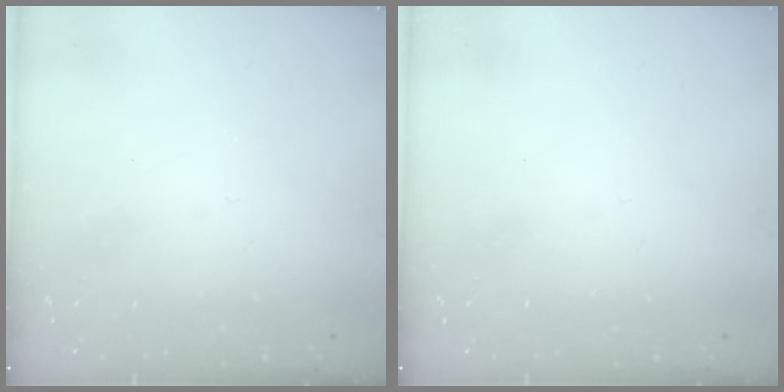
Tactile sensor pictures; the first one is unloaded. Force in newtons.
{"total": 0.0}